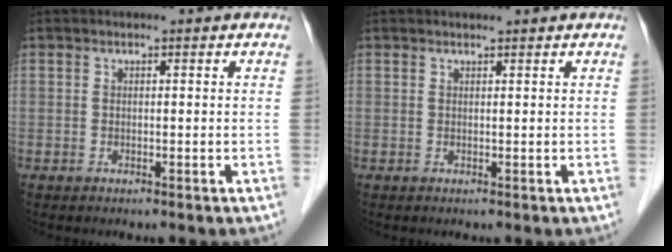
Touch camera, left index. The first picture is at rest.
{"total": 0.7, "force": [0.7, 0.0, 0.1], "torque": [-0.008, 0.002, 0.013]}